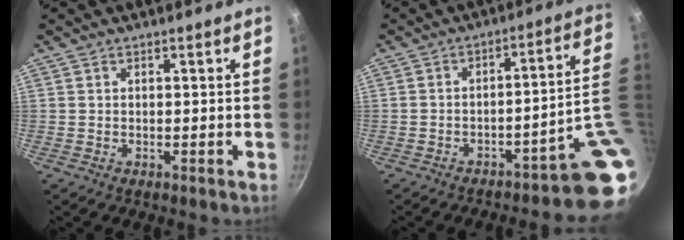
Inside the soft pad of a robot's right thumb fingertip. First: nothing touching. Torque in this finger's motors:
{"motor_torque": [4.22, 0.79, 1.37, -1.40, 0.09]}